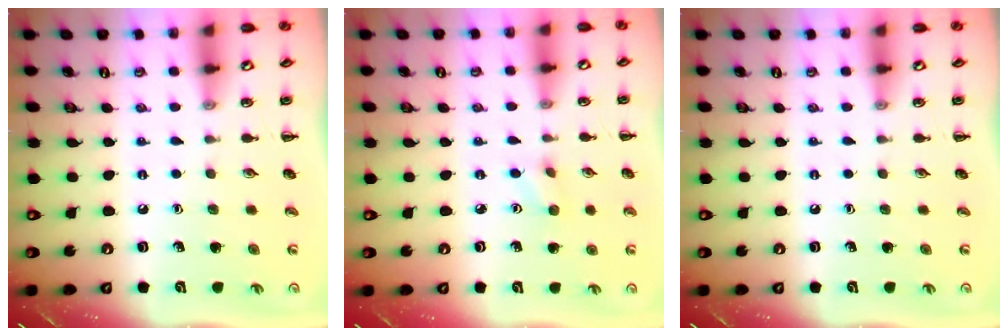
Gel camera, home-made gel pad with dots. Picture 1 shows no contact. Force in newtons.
{"total": 3.5, "press": 3.3, "slide": 1.1}
{"total": 0.0}